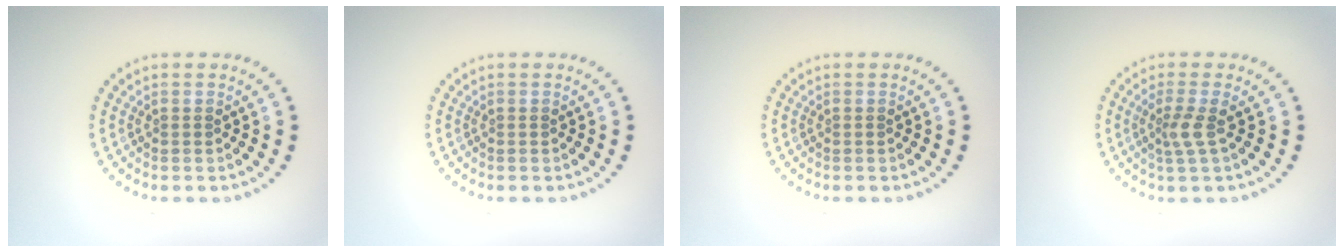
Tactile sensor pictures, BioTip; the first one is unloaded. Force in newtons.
{"total": 0.0}
{"total": 0.0}
{"total": 1.9, "press": 1.3, "slide": 1.4}